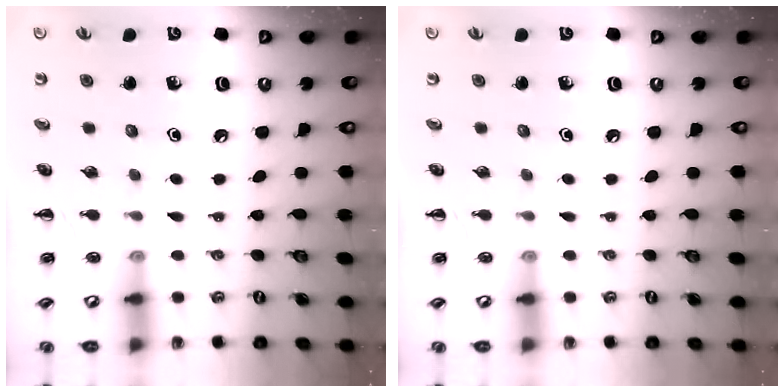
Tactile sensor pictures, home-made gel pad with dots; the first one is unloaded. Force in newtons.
{"total": 0.0}